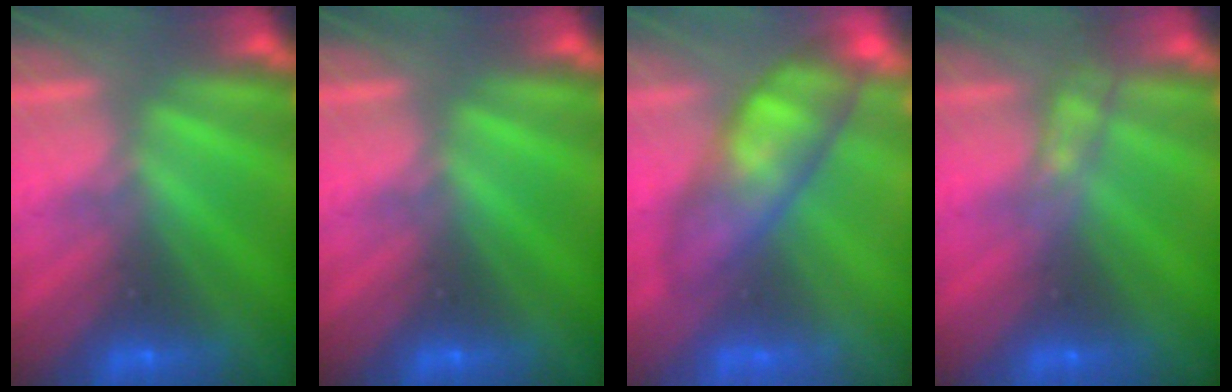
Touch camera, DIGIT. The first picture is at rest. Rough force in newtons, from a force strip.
{"total": 0.0}
{"total": 4.4}
{"total": 2.8}